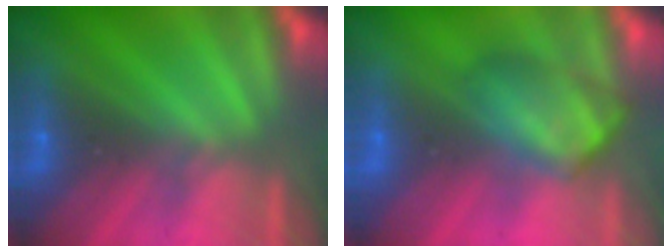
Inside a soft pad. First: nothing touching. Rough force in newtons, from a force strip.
{"total": 4.7}